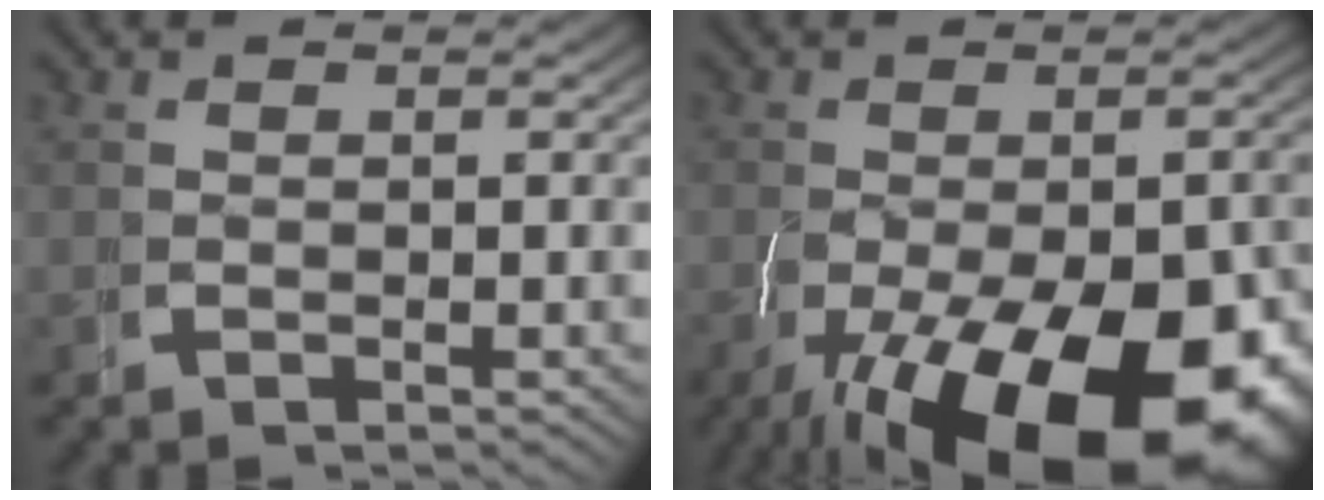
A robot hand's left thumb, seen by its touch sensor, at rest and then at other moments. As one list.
[{"total": 15.8, "force": [-6.2, 8.2, 12.0], "torque": [-0.209, -0.071, -0.057]}]